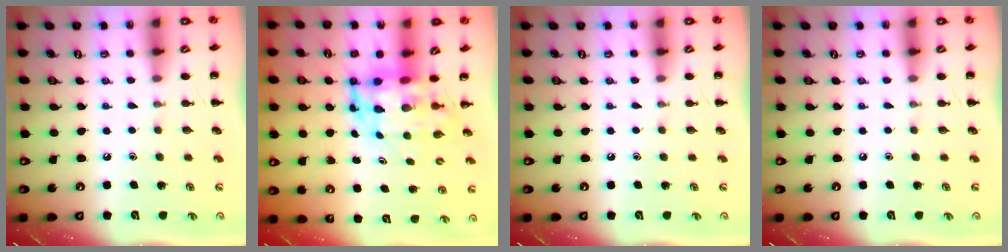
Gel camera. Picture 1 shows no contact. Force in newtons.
{"total": 5.7, "press": 5.4, "slide": 1.9}
{"total": 0.0}
{"total": 0.0}